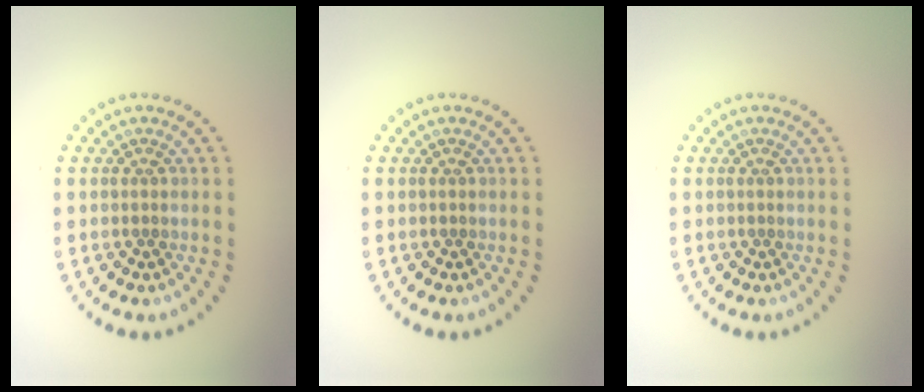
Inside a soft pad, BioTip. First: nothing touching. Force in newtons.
{"total": 0.0}
{"total": 0.0}